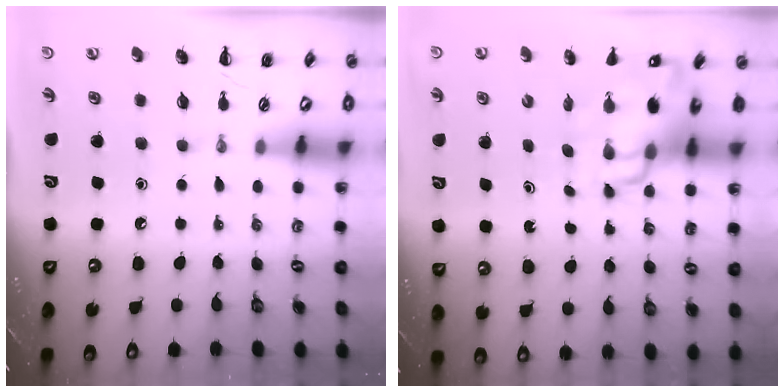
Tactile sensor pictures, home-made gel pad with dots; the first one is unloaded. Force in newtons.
{"total": 11.7, "press": 11.2, "slide": 3.3}